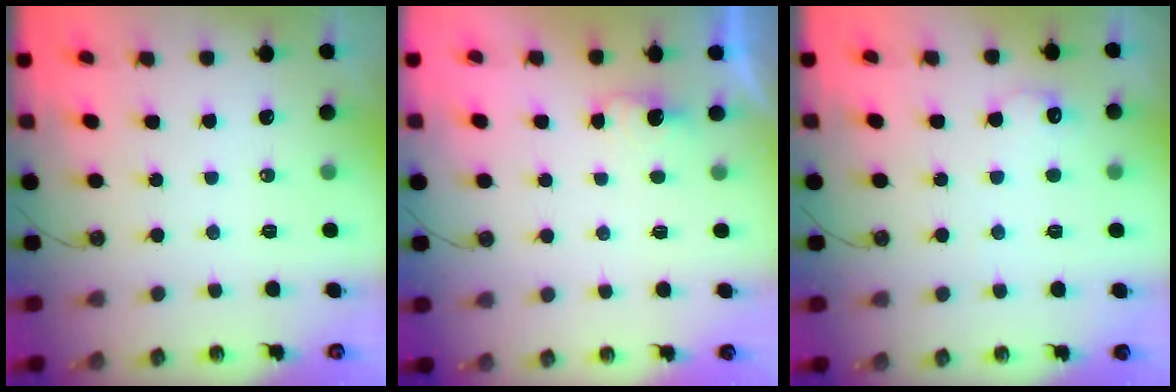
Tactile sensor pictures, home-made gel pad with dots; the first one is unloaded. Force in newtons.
{"total": 1.8, "press": 1.6, "slide": 0.9}
{"total": 7.6, "press": 7.6, "slide": 0.4}